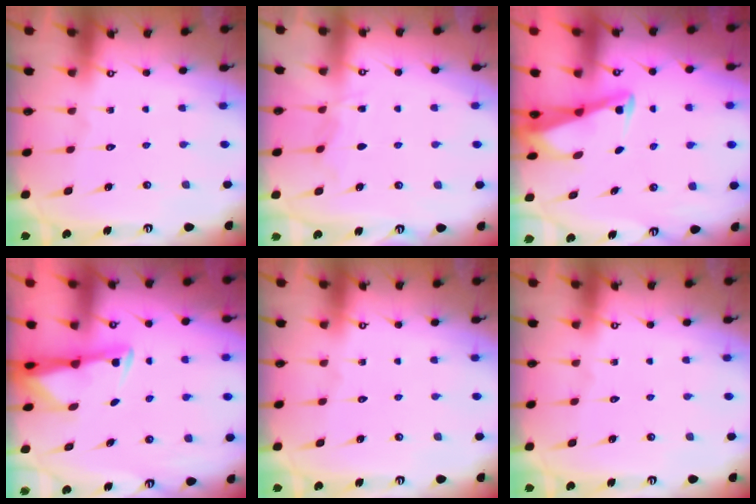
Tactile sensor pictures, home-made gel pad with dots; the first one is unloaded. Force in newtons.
{"total": 4.3, "press": 4.3, "slide": 0.4}
{"total": 3.0, "press": 3.0, "slide": 0.3}
{"total": 3.2, "press": 3.1, "slide": 0.5}
{"total": 0.0}
{"total": 0.0}